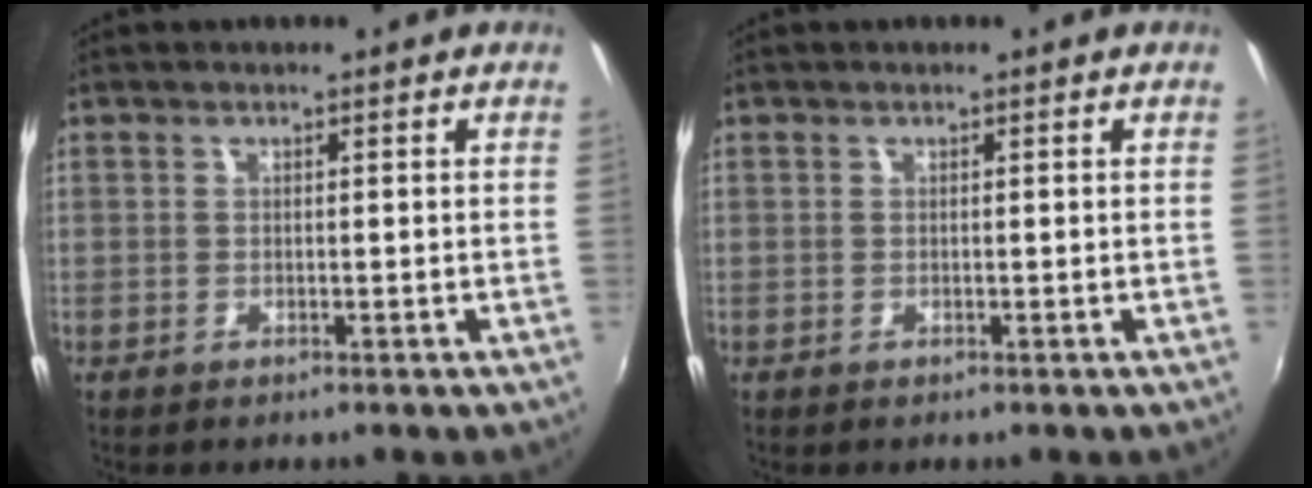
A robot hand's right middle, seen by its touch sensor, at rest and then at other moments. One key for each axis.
{"total": 0.0}